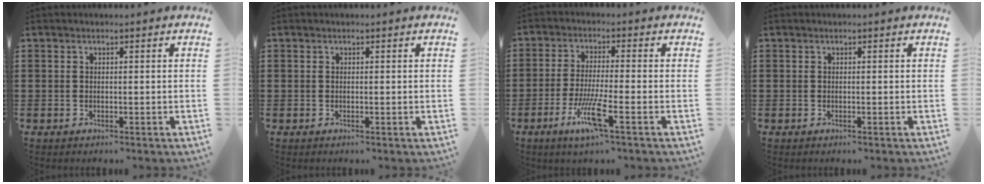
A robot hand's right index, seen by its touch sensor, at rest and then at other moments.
{"total": 0.0}
{"total": 7.3, "force": [-3.5, 0.5, 6.4], "torque": [-0.136, -0.017, -0.068]}
{"total": 0.0}